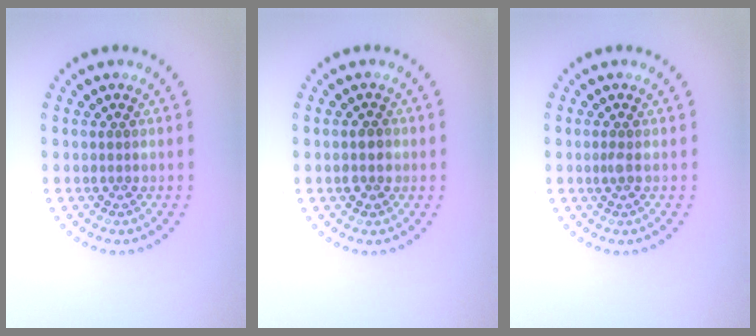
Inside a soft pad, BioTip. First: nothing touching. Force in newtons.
{"total": 1.6, "press": 1.5, "slide": 0.5}
{"total": 0.7, "press": 0.6, "slide": 0.4}